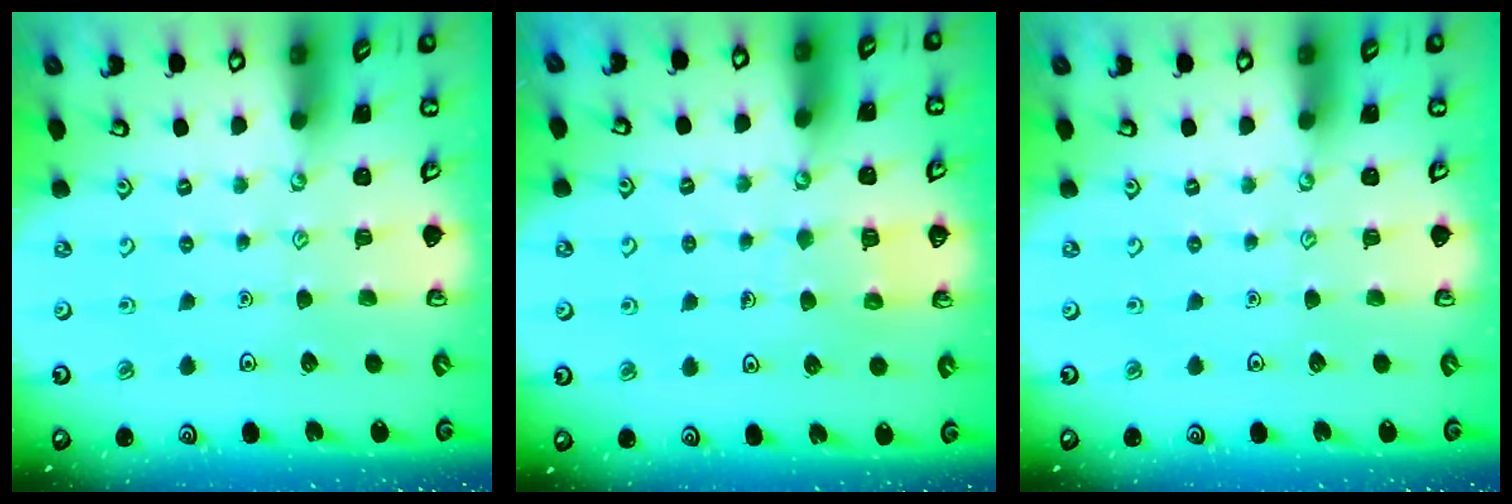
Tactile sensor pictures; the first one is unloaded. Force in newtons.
{"total": 6.0, "press": 6.0, "slide": 0.3}
{"total": 0.0}